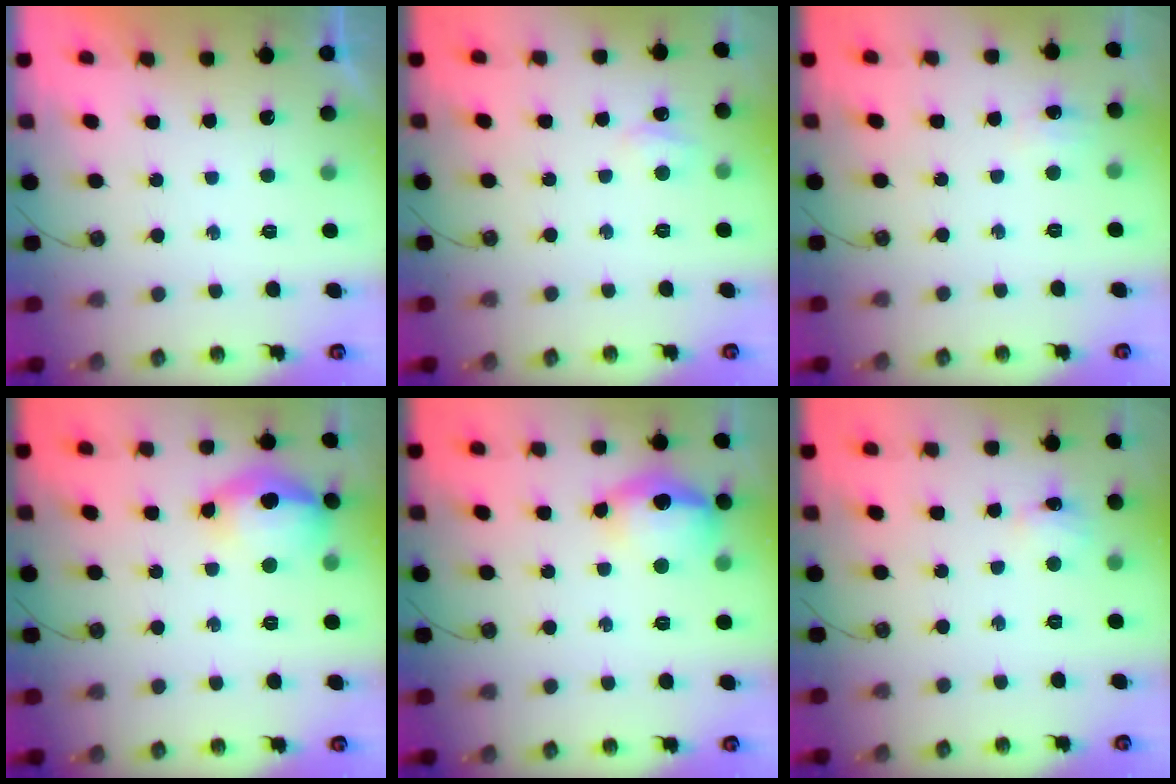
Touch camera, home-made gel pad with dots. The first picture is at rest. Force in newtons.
{"total": 6.8, "press": 6.7, "slide": 0.9}
{"total": 5.0, "press": 5.0, "slide": 0.6}
{"total": 20.4, "press": 16.3, "slide": 12.3}
{"total": 14.3, "press": 14.3, "slide": 1.3}
{"total": 4.4, "press": 4.4, "slide": 0.3}